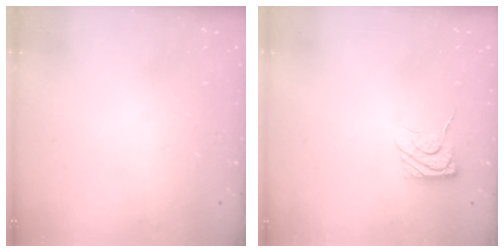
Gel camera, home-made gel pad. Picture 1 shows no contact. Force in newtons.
{"total": 6.1, "press": 5.9, "slide": 1.6}